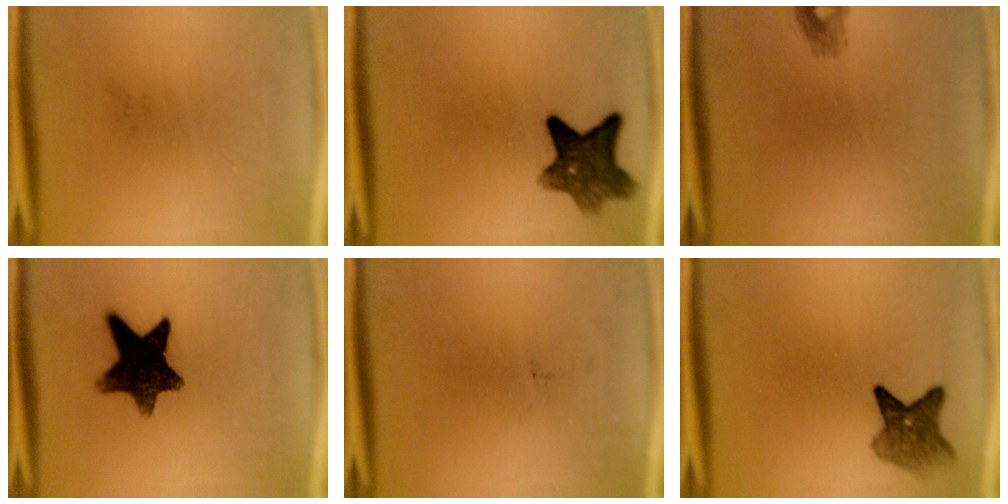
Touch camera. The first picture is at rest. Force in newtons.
{"total": 8.4}
{"total": 1.2}
{"total": 11.8}
{"total": 0.0}
{"total": 5.1}